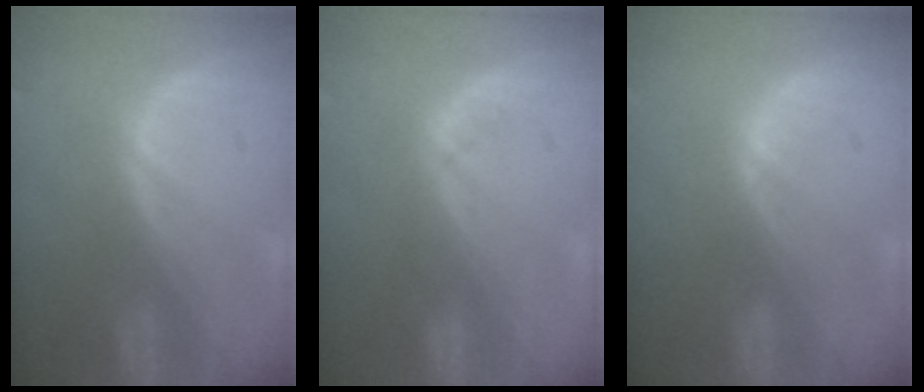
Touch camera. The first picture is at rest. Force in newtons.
{"total": 2.1, "press": 1.9, "slide": 0.9}
{"total": 0.7, "press": 0.6, "slide": 0.4}